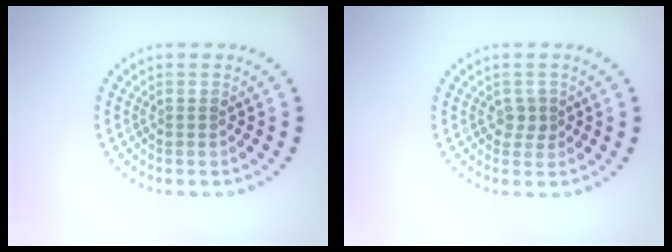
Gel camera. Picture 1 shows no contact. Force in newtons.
{"total": 1.2, "press": 1.0, "slide": 0.6}